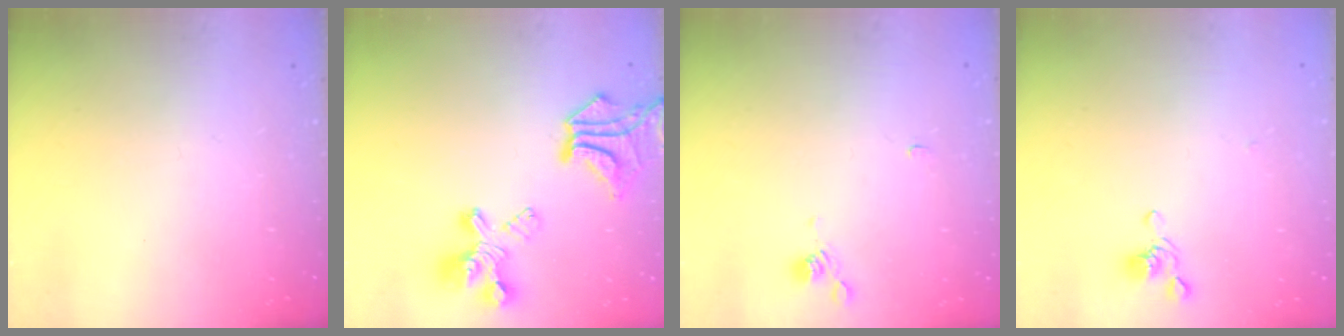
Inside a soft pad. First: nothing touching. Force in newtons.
{"total": 11.7, "press": 11.5, "slide": 2.2}
{"total": 3.0, "press": 3.0, "slide": 0.3}
{"total": 2.1, "press": 2.0, "slide": 0.7}